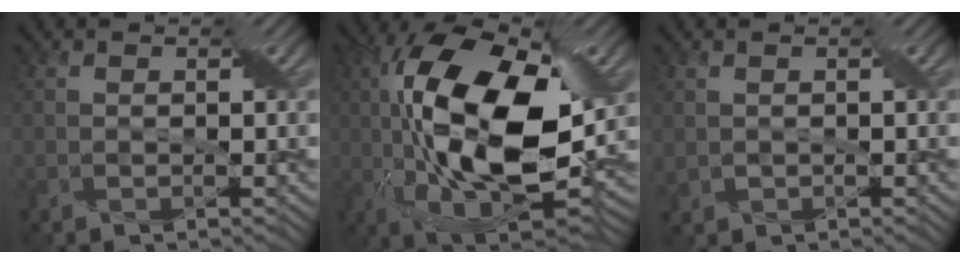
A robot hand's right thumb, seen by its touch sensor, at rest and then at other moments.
{"total": 20.0, "force": [1.4, 9.6, 17.5], "torque": [-0.326, 0.012, 0.007]}
{"total": 1.1, "force": [0.3, 0.9, 0.4], "torque": [-0.018, -0.001, 0.009]}